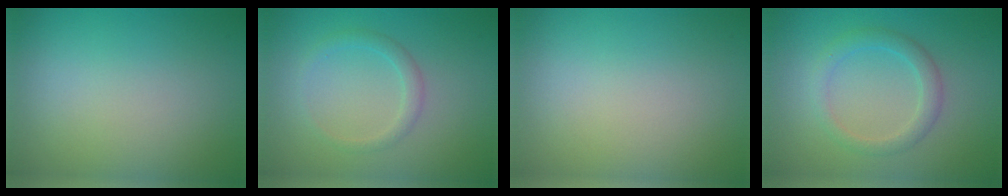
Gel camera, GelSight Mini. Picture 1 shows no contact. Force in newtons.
{"total": 1.5, "press": 1.5, "slide": 0.0}
{"total": 0.0}
{"total": 2.3, "press": 2.3, "slide": 0.1}